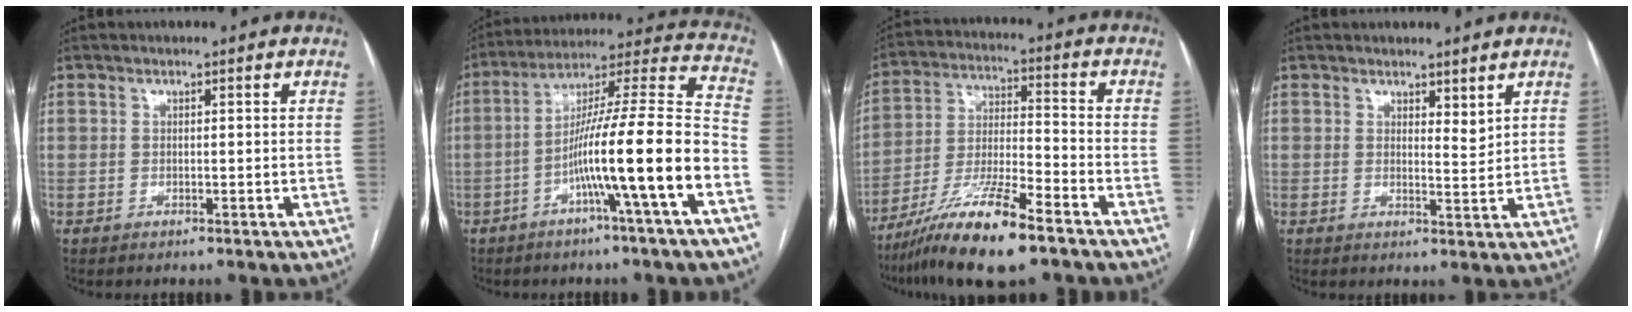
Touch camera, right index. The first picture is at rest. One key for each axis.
{"total": 17.1, "fx": -6.4, "fy": -1.0, "fz": 15.9, "tx": -0.258, "ty": 0.013, "tz": -0.110}
{"total": 14.5, "fx": -9.9, "fy": 1.4, "fz": 10.5, "tx": -0.204, "ty": -0.024, "tz": -0.179}
{"total": 2.5, "fx": 1.9, "fy": 0.7, "fz": 1.4, "tx": -0.024, "ty": -0.011, "tz": 0.035}